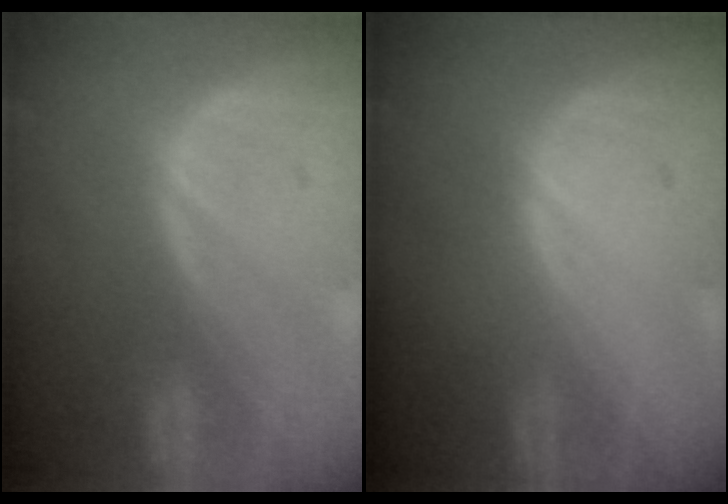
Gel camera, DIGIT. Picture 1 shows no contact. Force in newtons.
{"total": 0.0}